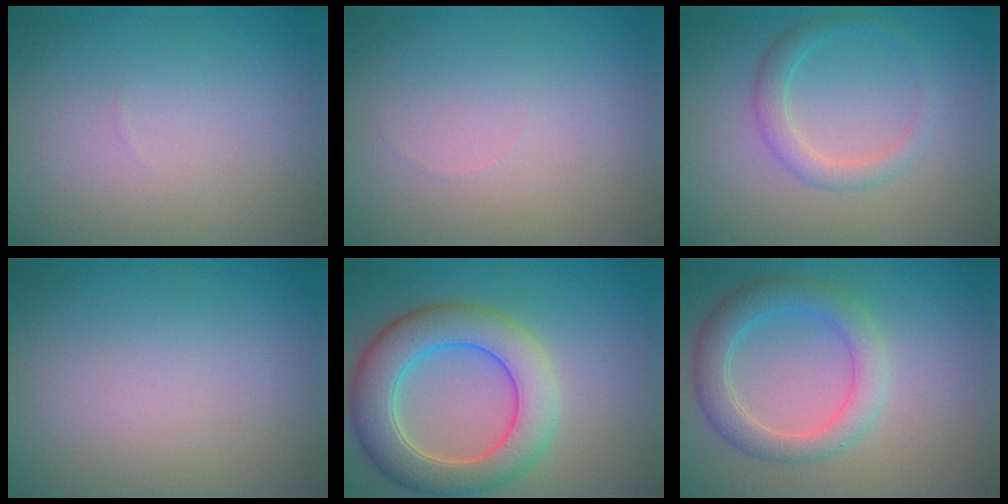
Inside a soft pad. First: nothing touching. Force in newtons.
{"total": 0.0}
{"total": 2.1, "press": 2.1, "slide": 0.1}
{"total": 0.0}
{"total": 7.3, "press": 7.3, "slide": 0.5}
{"total": 4.0, "press": 4.0, "slide": 0.0}